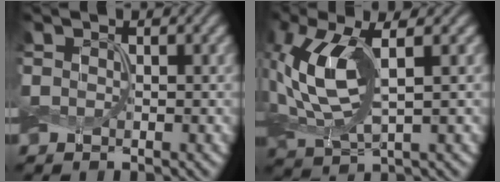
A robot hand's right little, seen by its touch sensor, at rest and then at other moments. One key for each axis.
{"total": 7.9, "fx": 0.3, "fy": 3.7, "fz": 6.9, "tx": -0.171, "ty": 0.003, "tz": 0.008}